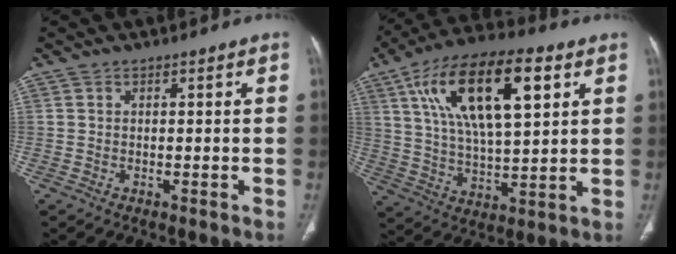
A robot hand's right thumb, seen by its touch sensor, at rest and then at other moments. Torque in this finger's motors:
{"motor_torque": [-1.77, 3.22, 0.25, 0.23, 0.64]}